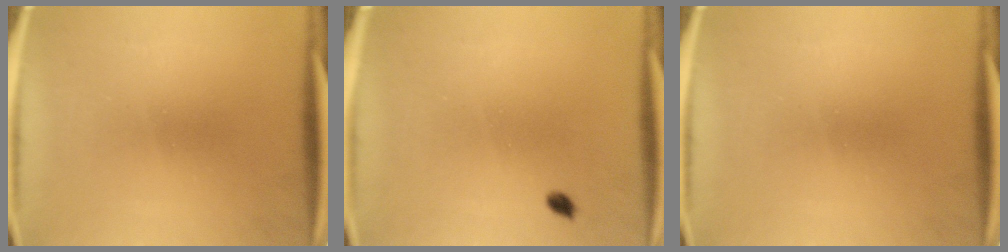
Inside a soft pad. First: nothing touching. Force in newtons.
{"total": 1.0}
{"total": 0.0}